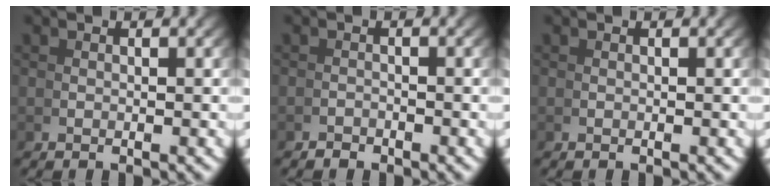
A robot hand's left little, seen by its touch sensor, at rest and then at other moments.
{"total": 1.4, "force": [-1.0, -0.6, -0.7], "torque": [0.020, -0.005, -0.018]}
{"total": 0.0}